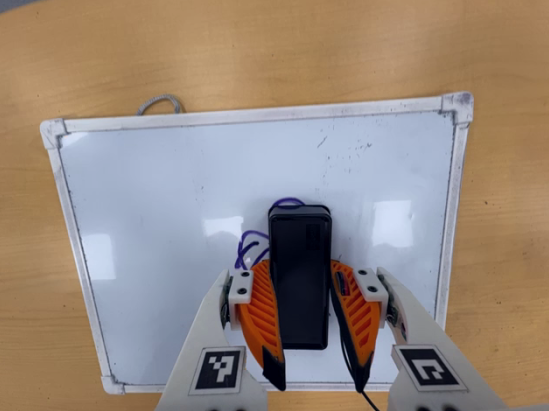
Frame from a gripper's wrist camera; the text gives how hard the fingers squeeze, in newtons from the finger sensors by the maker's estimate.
{"total": 10.7, "left": 10.3, "right": 11.1}